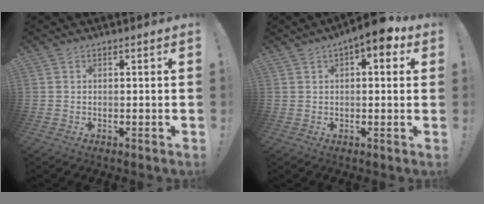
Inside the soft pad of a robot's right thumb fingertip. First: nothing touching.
{"total": 6.5, "force": [3.4, 2.4, 5.0], "torque": [-0.074, -0.011, 0.056]}